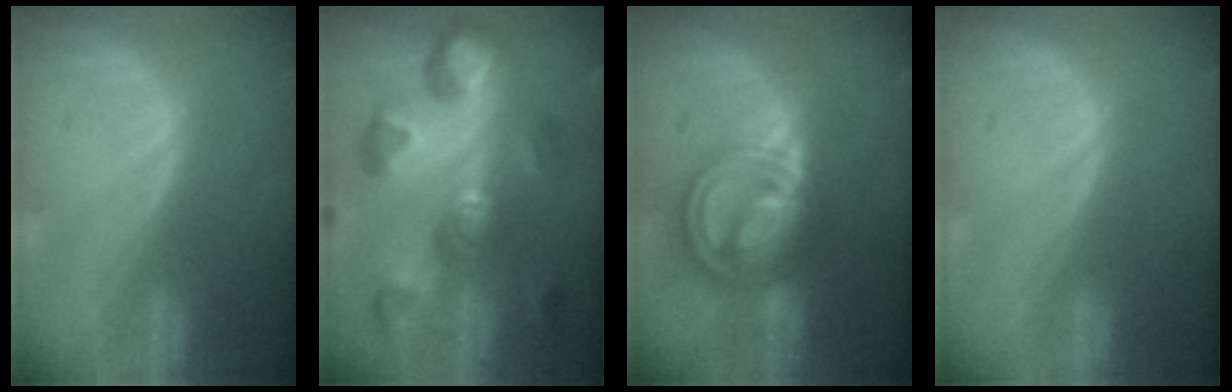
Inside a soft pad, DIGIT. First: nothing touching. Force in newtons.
{"total": 11.1, "press": 9.9, "slide": 5.1}
{"total": 9.3, "press": 9.3, "slide": 0.7}
{"total": 0.0}